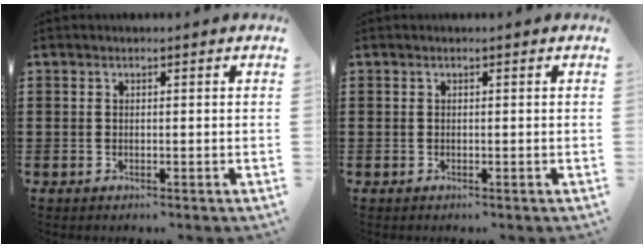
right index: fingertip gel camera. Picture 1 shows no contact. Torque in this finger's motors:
{"motor_torque": [1.07, 1.07, -0.01, 0.01]}